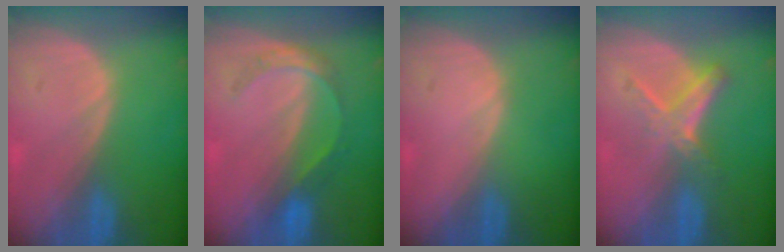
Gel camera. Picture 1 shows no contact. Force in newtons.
{"total": 4.5, "press": 4.4, "slide": 0.7}
{"total": 0.0}
{"total": 5.8, "press": 5.2, "slide": 2.5}